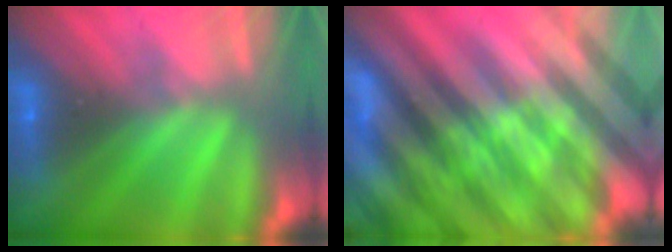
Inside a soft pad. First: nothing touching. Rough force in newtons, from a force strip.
{"total": 6.8}